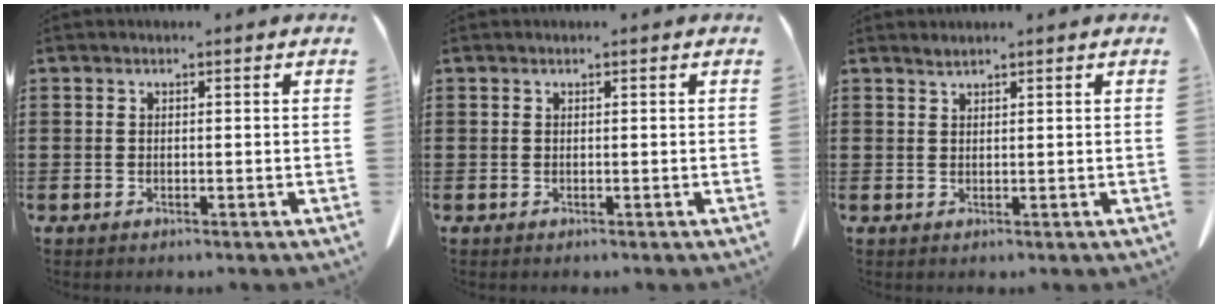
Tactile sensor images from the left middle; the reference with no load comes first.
{"total": 0.0}
{"total": 1.1, "force": [1.0, -0.1, 0.3], "torque": [-0.008, -0.004, 0.021]}